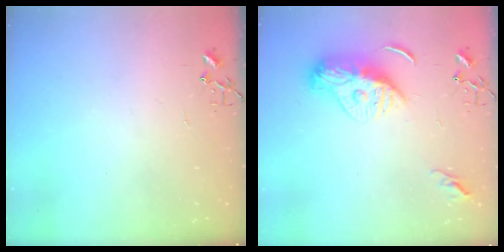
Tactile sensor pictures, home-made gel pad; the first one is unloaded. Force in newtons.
{"total": 11.6, "press": 11.6, "slide": 0.9}